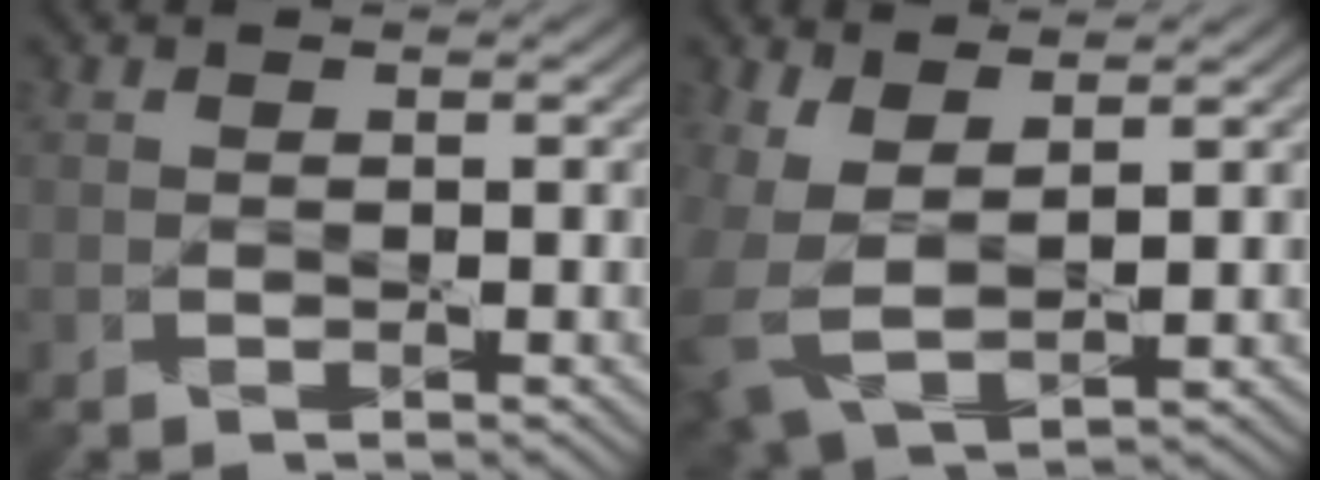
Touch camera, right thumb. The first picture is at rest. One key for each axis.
{"total": 8.1, "fx": 1.3, "fy": 4.9, "fz": 6.4, "tx": -0.186, "ty": -0.025, "tz": 0.037}